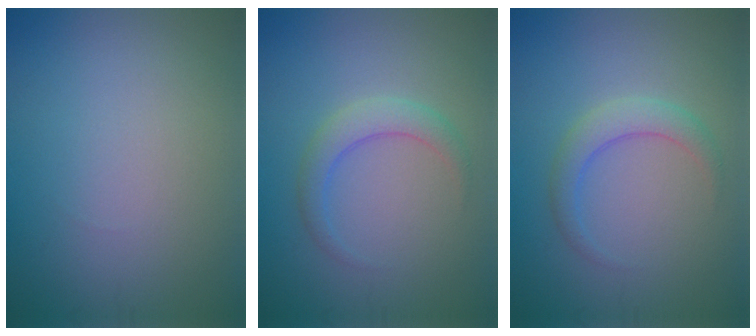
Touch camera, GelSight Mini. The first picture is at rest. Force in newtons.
{"total": 2.4, "press": 2.4, "slide": 0.0}
{"total": 2.4, "press": 2.4, "slide": 0.0}